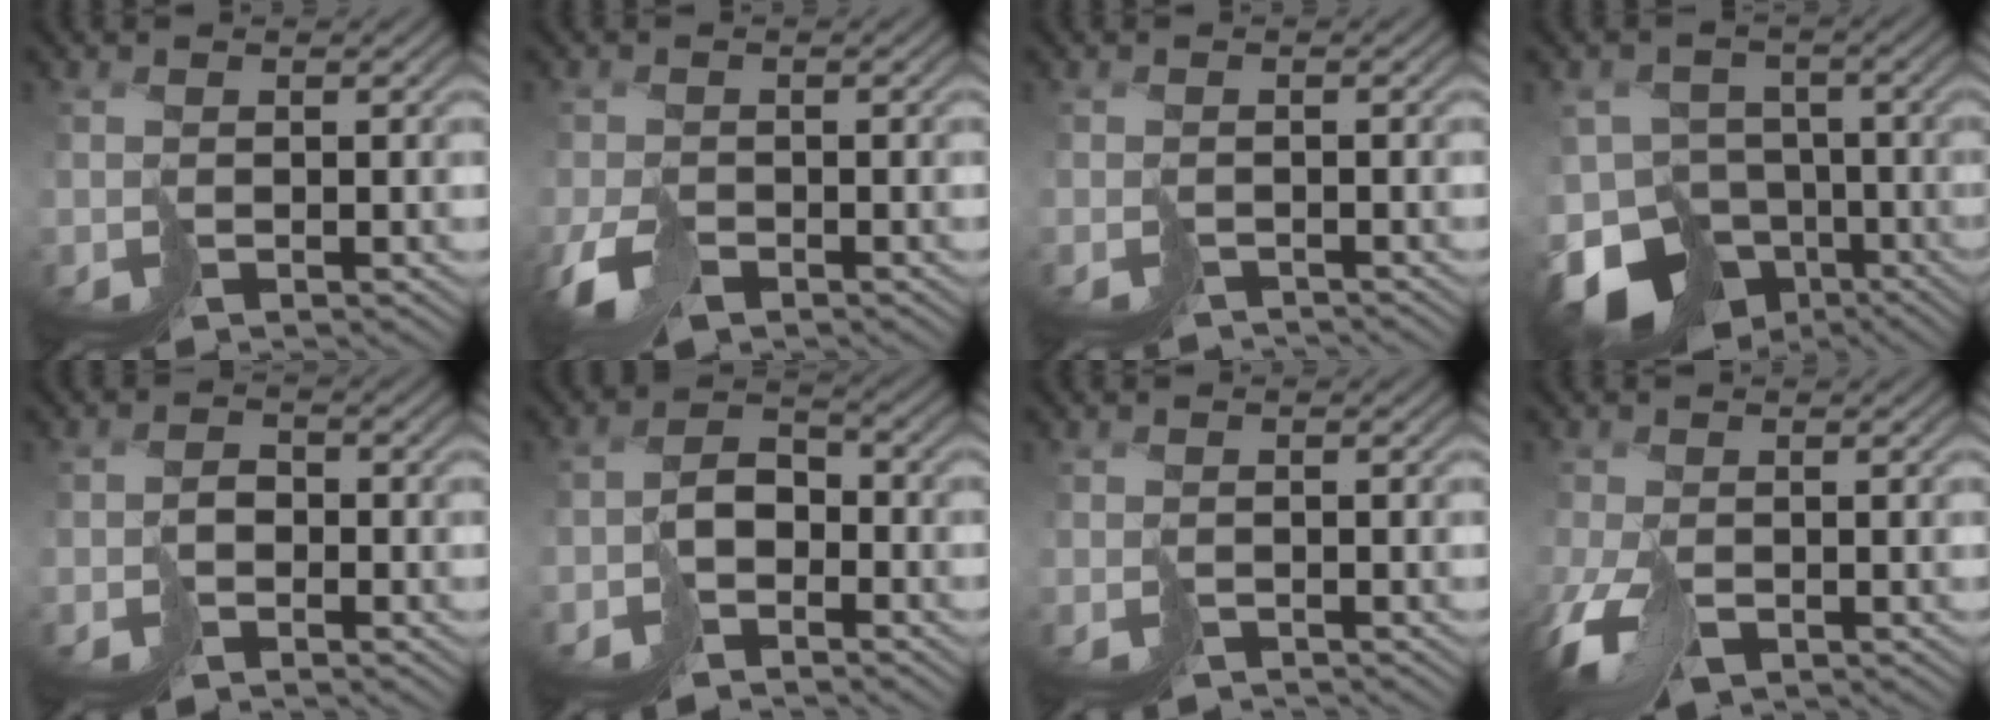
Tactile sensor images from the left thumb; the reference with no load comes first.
{"total": 3.5, "force": [-1.9, 2.0, 2.1], "torque": [-0.041, 0.000, -0.040]}
{"total": 2.1, "force": [-2.0, 0.5, 0.2], "torque": [0.010, -0.004, -0.035]}
{"total": 12.6, "force": [-8.3, 7.9, 5.3], "torque": [-0.106, -0.023, -0.121]}
{"total": 1.7, "force": [-1.3, 1.1, 0.3], "torque": [0.006, 0.006, -0.031]}
{"total": 4.2, "force": [-3.0, 2.5, 1.6], "torque": [-0.014, 0.003, -0.061]}
{"total": 1.5, "force": [-1.4, 0.3, 0.0], "torque": [0.009, -0.003, -0.026]}
{"total": 4.9, "force": [-2.6, 2.4, 3.3], "torque": [-0.067, -0.007, -0.047]}